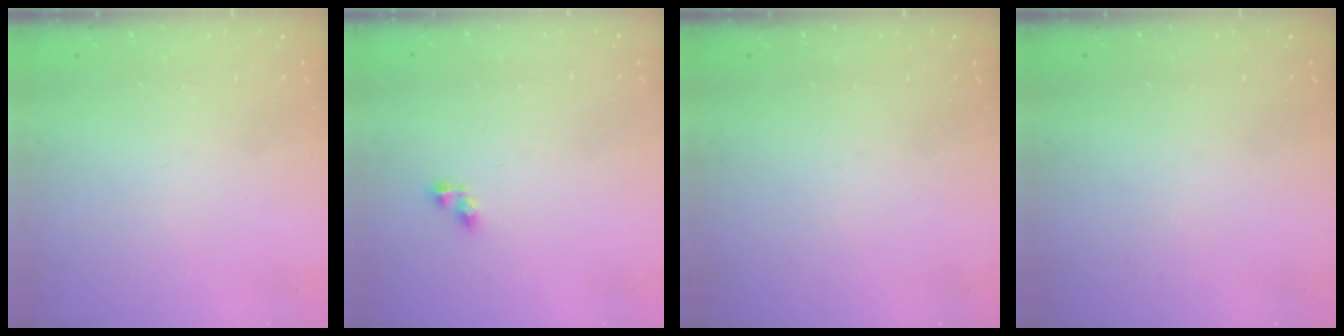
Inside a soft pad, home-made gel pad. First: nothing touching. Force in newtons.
{"total": 4.2, "press": 4.1, "slide": 0.6}
{"total": 0.0}
{"total": 0.0}